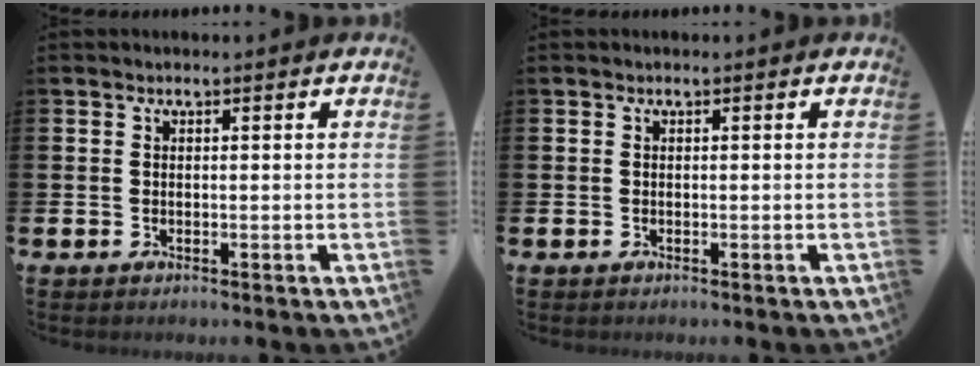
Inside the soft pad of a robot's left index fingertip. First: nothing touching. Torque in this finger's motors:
{"motor_torque": [0.00, 0.00, 0.00, 0.00]}